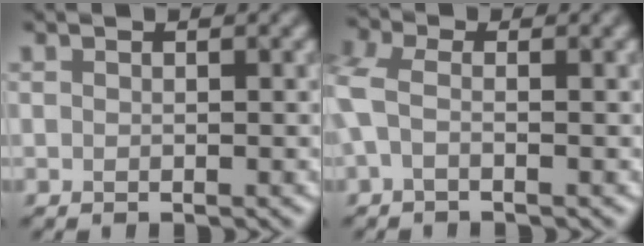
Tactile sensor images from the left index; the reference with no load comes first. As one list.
[{"total": 3.4, "force": [-0.5, 1.6, 3.0], "torque": [-0.086, 0.009, -0.011]}]